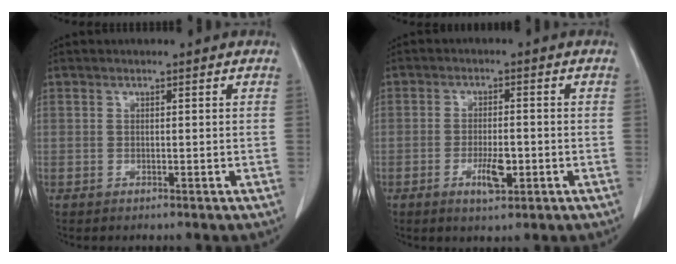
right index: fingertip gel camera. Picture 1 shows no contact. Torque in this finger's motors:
{"motor_torque": [0.13, 0.02, 0.10, 0.07]}